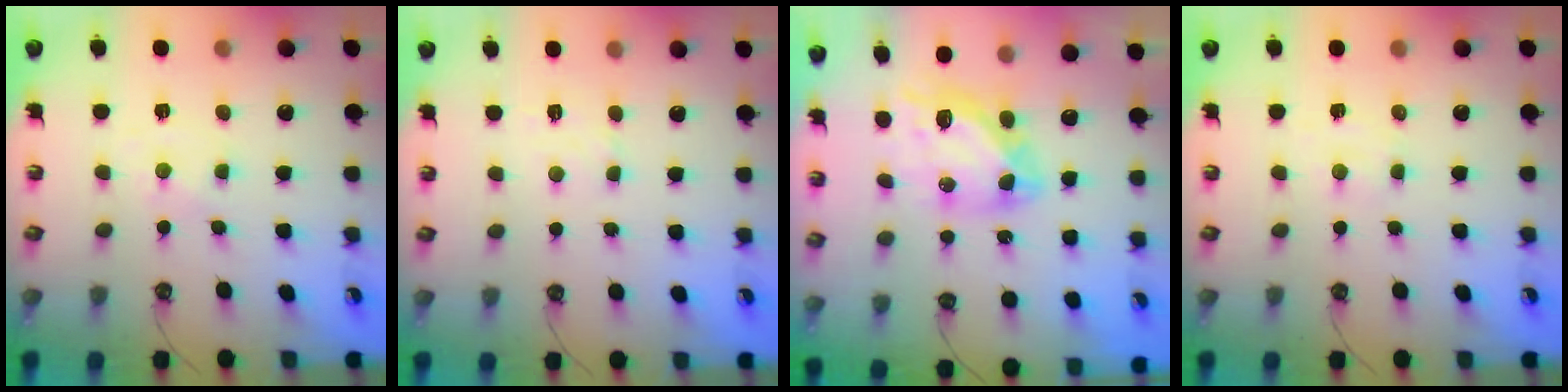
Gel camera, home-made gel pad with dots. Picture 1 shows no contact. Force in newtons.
{"total": 2.5, "press": 2.4, "slide": 0.4}
{"total": 12.7, "press": 12.7, "slide": 1.4}
{"total": 2.3, "press": 2.3, "slide": 0.4}